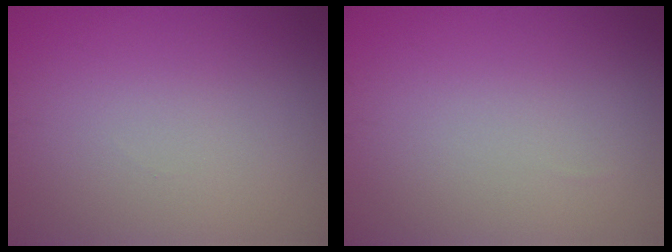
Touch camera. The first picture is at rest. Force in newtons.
{"total": 0.0}